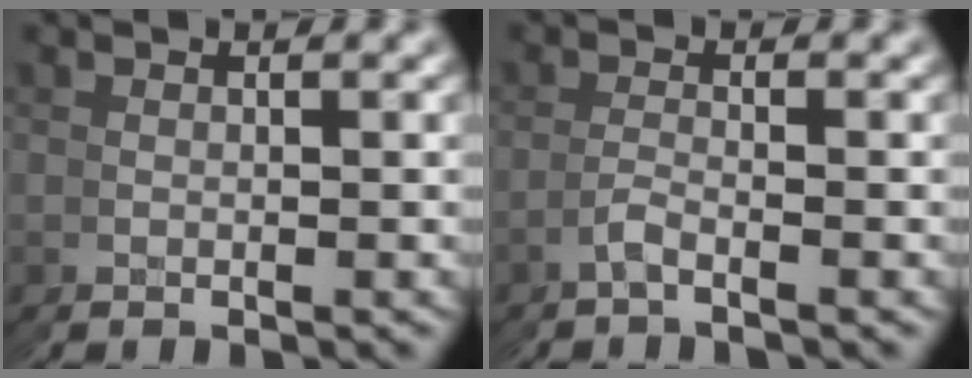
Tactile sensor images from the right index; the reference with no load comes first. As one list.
[{"total": 1.6, "force": [-0.9, -0.9, -0.9], "torque": [0.005, 0.000, -0.018]}]